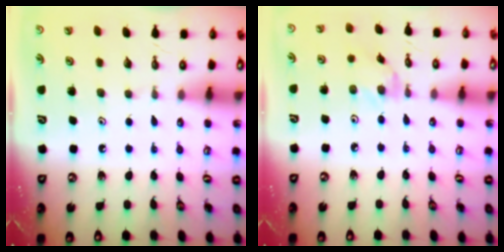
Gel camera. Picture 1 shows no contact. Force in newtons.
{"total": 3.0, "press": 3.0, "slide": 0.5}